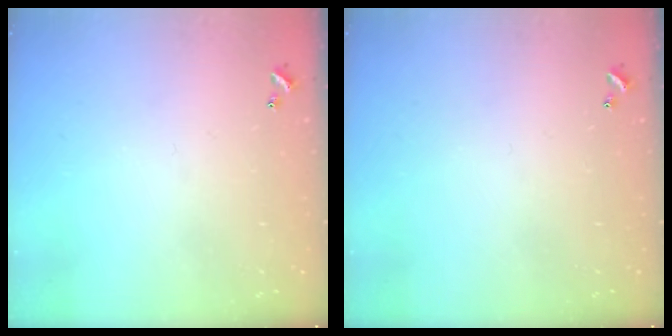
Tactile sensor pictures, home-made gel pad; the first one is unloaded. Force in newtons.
{"total": 0.0}